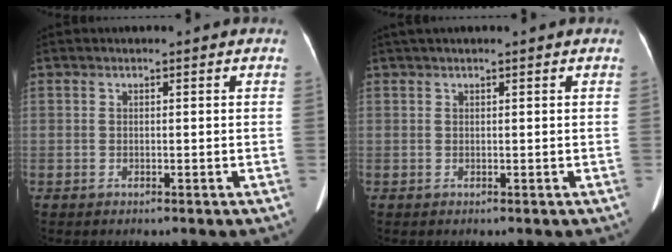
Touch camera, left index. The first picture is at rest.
{"total": 2.8, "force": [2.3, 0.0, 1.6], "torque": [-0.015, 0.038, 0.036]}